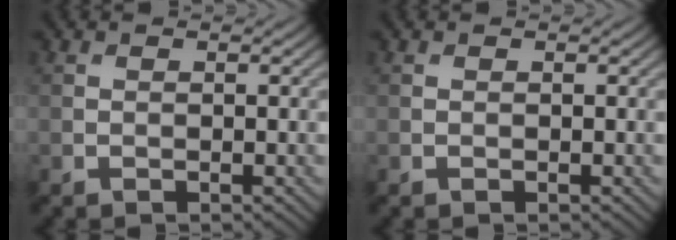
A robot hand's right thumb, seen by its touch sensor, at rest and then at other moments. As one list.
[{"total": 0.0}]